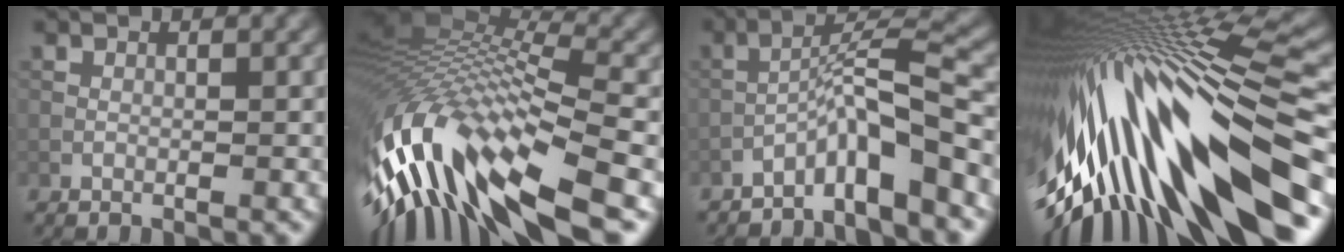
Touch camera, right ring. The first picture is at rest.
{"total": 14.9, "force": [-4.8, 5.6, 13.0], "torque": [-0.265, 0.014, -0.088]}
{"total": 6.5, "force": [-4.0, 0.7, 5.0], "torque": [-0.082, 0.021, -0.075]}
{"total": 18.6, "force": [-2.7, 6.1, 17.4], "torque": [-0.293, -0.025, -0.040]}